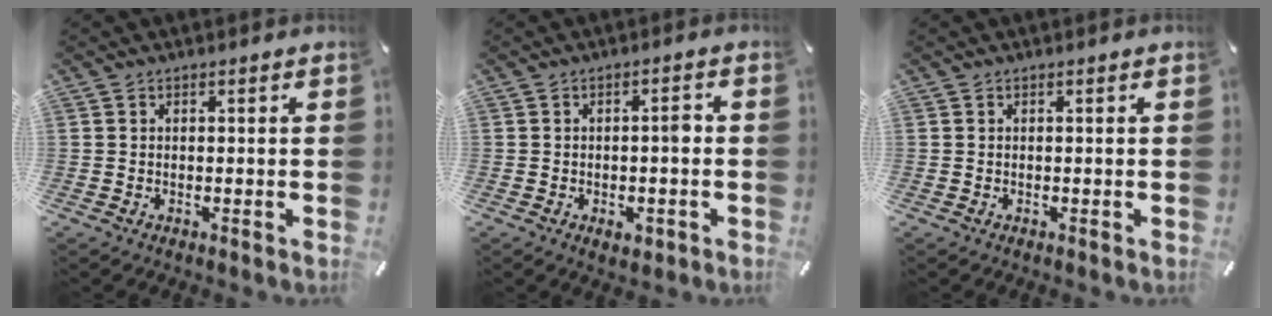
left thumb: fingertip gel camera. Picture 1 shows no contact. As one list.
[{"total": 5.0, "force": [-0.9, 2.8, 4.1], "torque": [-0.053, 0.006, -0.018]}, {"total": 0.0}]